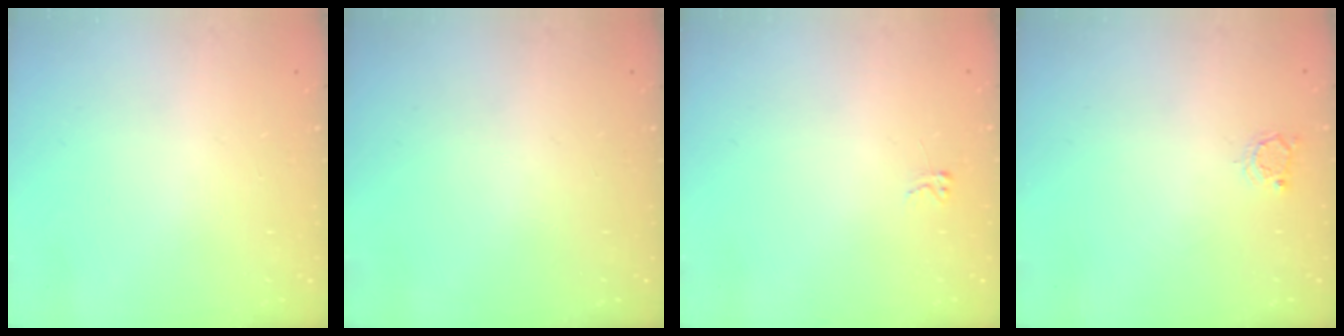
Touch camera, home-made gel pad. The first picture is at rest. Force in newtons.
{"total": 0.0}
{"total": 2.6, "press": 2.6, "slide": 0.4}
{"total": 2.8, "press": 2.8, "slide": 0.5}